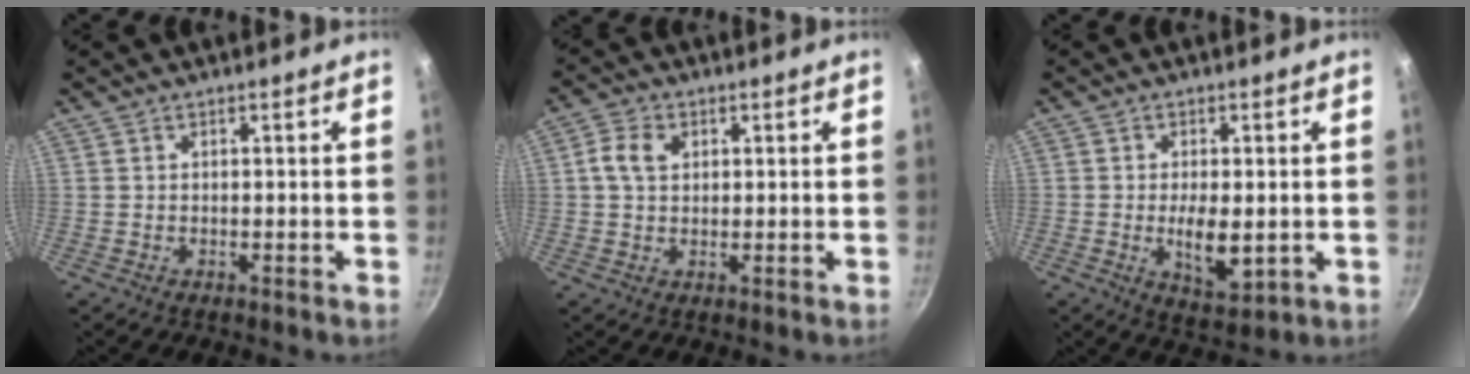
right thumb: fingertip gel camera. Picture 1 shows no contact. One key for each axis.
{"total": 4.8, "fx": 1.4, "fy": 3.5, "fz": 3.0, "tx": -0.057, "ty": 0.005, "tz": 0.024}
{"total": 6.9, "fx": -0.9, "fy": 3.2, "fz": 6.1, "tx": -0.094, "ty": -0.013, "tz": -0.007}